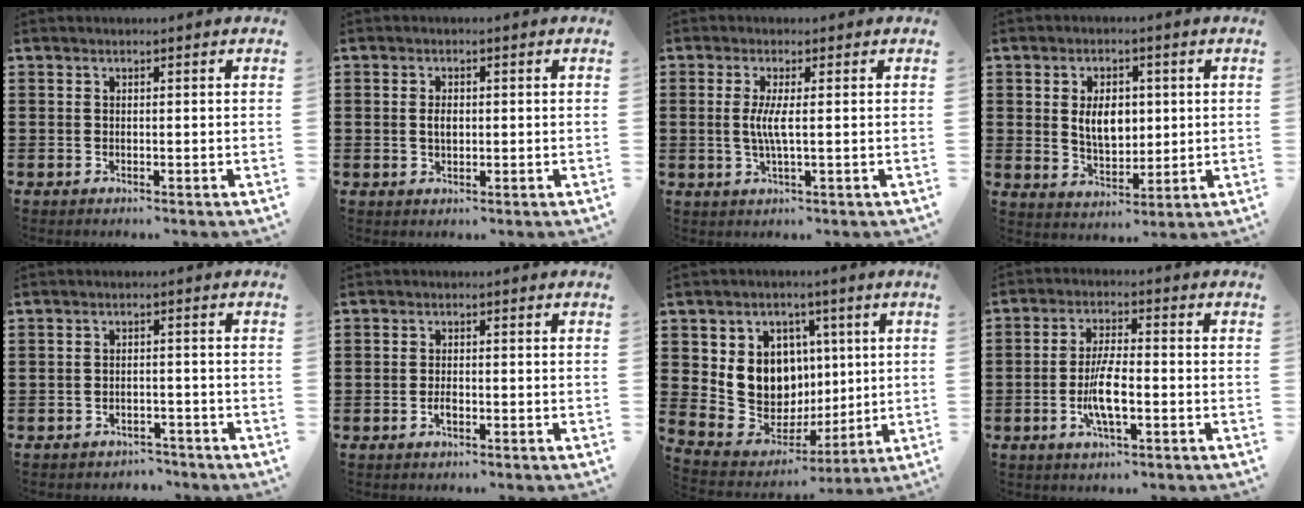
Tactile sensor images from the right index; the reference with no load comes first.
{"total": 2.1, "force": [0.1, 1.1, 1.8], "torque": [-0.037, 0.005, 0.000]}
{"total": 3.7, "force": [0.0, 0.1, 3.7], "torque": [-0.084, -0.012, -0.006]}
{"total": 6.2, "force": [0.9, 3.9, 4.6], "torque": [-0.076, 0.004, 0.008]}
{"total": 2.0, "force": [-1.9, 0.7, -0.1], "torque": [-0.005, 0.002, -0.041]}
{"total": 1.9, "force": [-1.0, 0.8, 1.4], "torque": [-0.027, 0.002, -0.018]}
{"total": 10.5, "force": [1.7, 9.6, 3.8], "torque": [-0.099, -0.022, 0.037]}
{"total": 6.5, "force": [-1.8, 1.8, 6.0], "torque": [-0.128, -0.006, -0.037]}